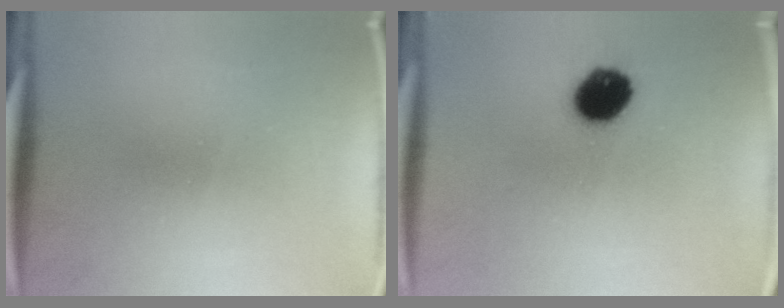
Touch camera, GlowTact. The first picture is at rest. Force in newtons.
{"total": 10.8}